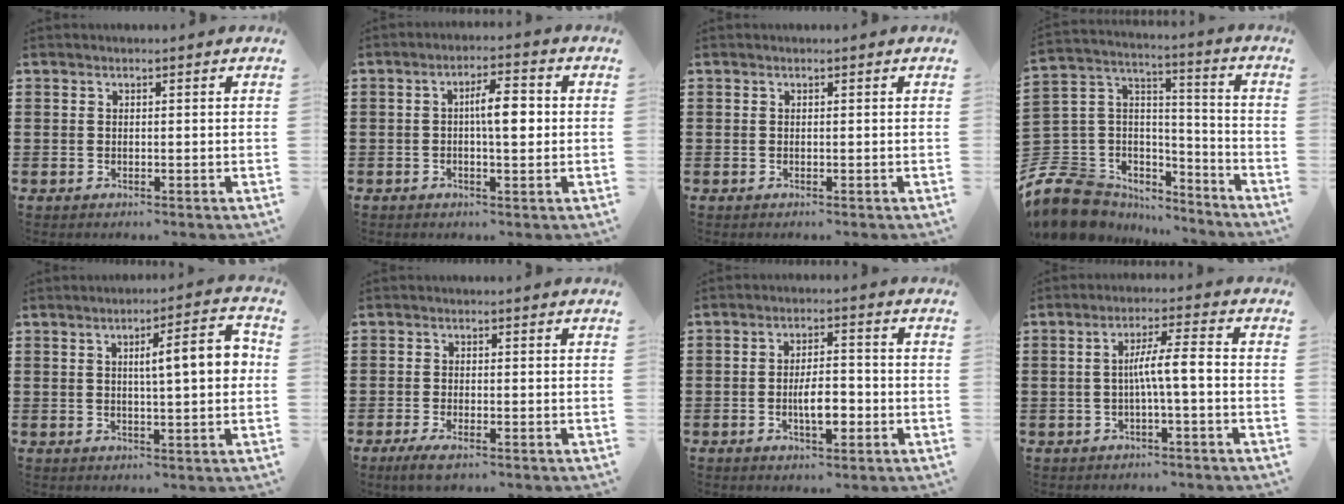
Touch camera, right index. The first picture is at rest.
{"total": 5.4, "force": [0.0, 1.6, 5.2], "torque": [-0.086, 0.005, -0.005]}
{"total": 0.0}
{"total": 10.3, "force": [-6.8, 7.1, 3.0], "torque": [-0.117, -0.003, -0.135]}
{"total": 7.7, "force": [1.2, 1.2, 7.6], "torque": [-0.117, -0.008, 0.010]}
{"total": 2.2, "force": [-1.8, 0.3, 1.3], "torque": [-0.030, -0.001, -0.037]}
{"total": 5.5, "force": [-1.7, 2.1, 4.8], "torque": [-0.082, 0.000, -0.034]}
{"total": 5.0, "force": [-1.0, 0.1, 4.9], "torque": [-0.091, 0.001, -0.024]}